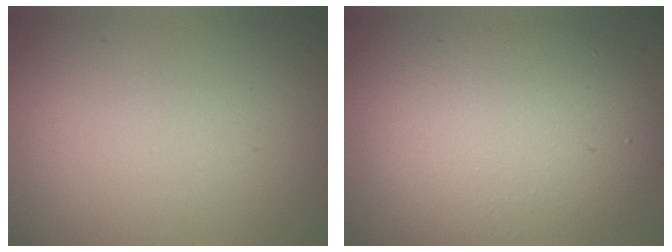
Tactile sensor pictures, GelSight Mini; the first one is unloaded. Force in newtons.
{"total": 8.3, "press": 8.3, "slide": 0.3}